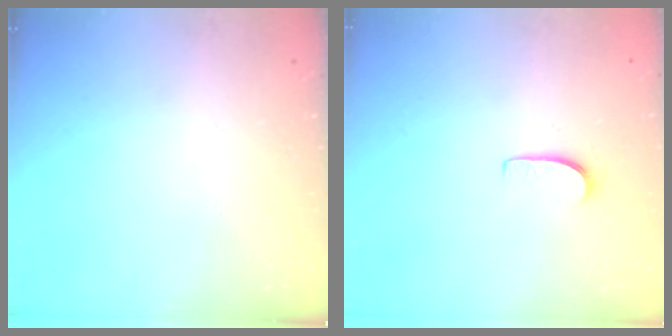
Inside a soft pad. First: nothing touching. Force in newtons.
{"total": 5.1, "press": 5.1, "slide": 0.5}